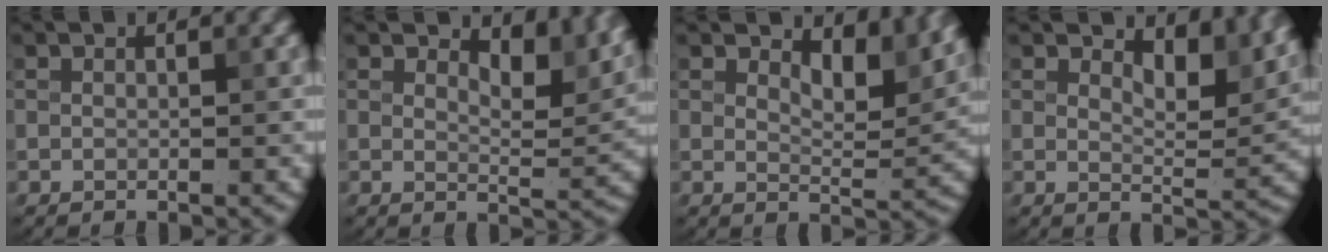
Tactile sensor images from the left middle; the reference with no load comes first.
{"total": 4.9, "force": [3.4, 1.9, 3.0], "torque": [-0.044, -0.007, 0.043]}
{"total": 4.8, "force": [3.2, 1.9, 3.0], "torque": [-0.047, -0.009, 0.042]}
{"total": 5.1, "force": [3.4, 2.1, 3.2], "torque": [-0.047, -0.009, 0.045]}